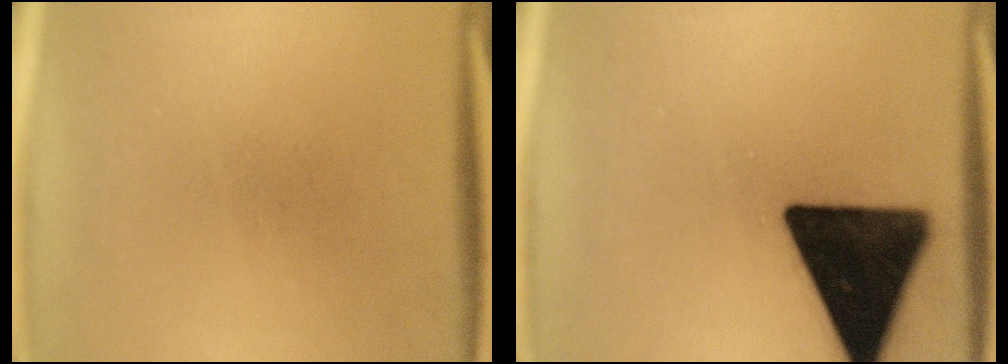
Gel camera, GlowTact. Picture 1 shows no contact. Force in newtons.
{"total": 19.4}